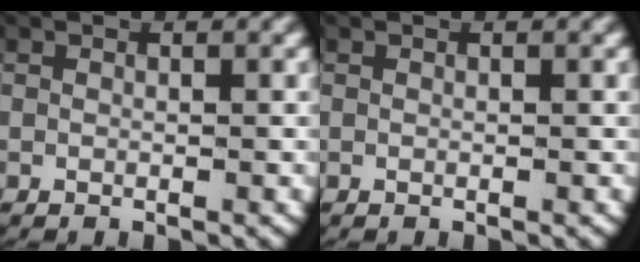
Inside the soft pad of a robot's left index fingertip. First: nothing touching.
{"total": 0.0}